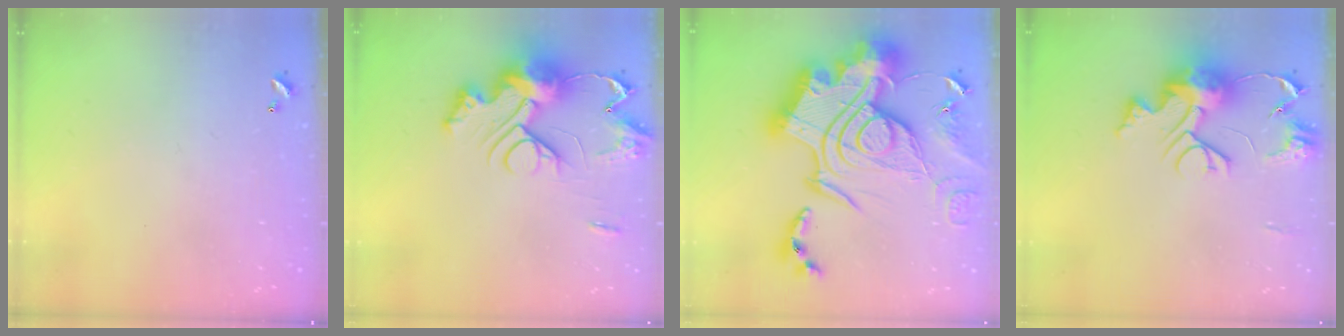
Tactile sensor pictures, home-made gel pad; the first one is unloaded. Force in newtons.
{"total": 18.2, "press": 18.1, "slide": 0.9}
{"total": 0.6, "press": 0.6, "slide": 0.0}
{"total": 13.9, "press": 13.8, "slide": 1.5}